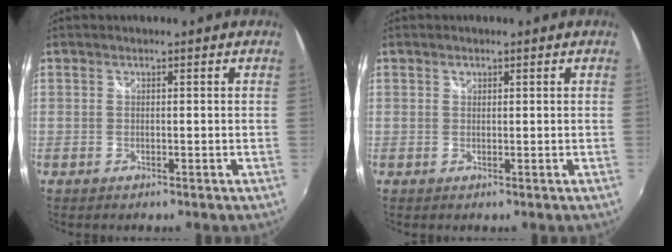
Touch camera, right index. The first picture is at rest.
{"total": 0.7, "force": [0.4, 0.6, 0.2], "torque": [-0.003, 0.002, 0.006]}